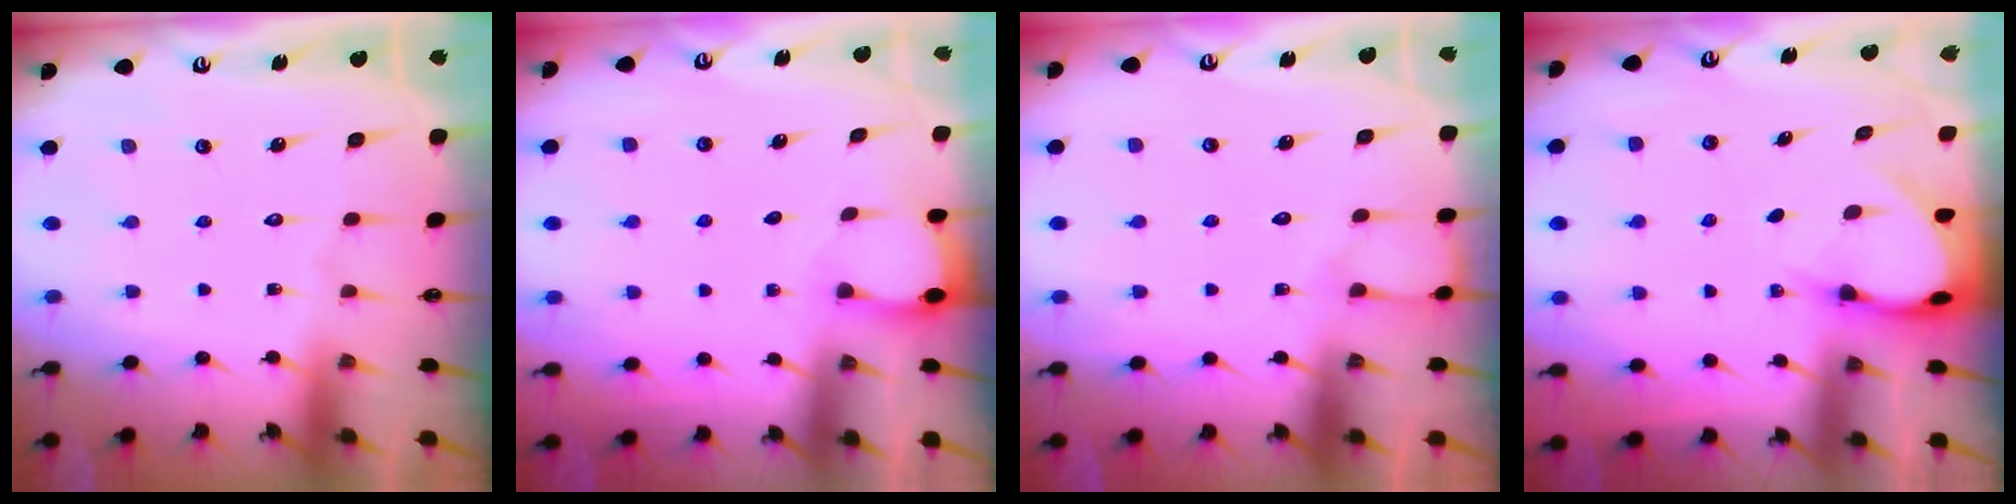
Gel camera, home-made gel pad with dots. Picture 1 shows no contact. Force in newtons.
{"total": 2.1, "press": 2.1, "slide": 0.3}
{"total": 4.6, "press": 4.6, "slide": 0.5}
{"total": 3.7, "press": 3.7, "slide": 0.2}